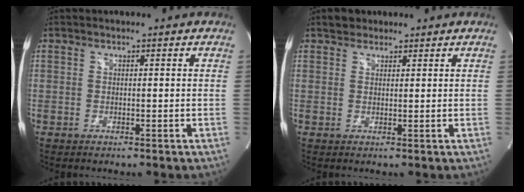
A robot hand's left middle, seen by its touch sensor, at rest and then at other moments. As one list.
[{"total": 1.9, "force": [1.5, 1.2, 0.2], "torque": [-0.005, 0.010, 0.022]}]